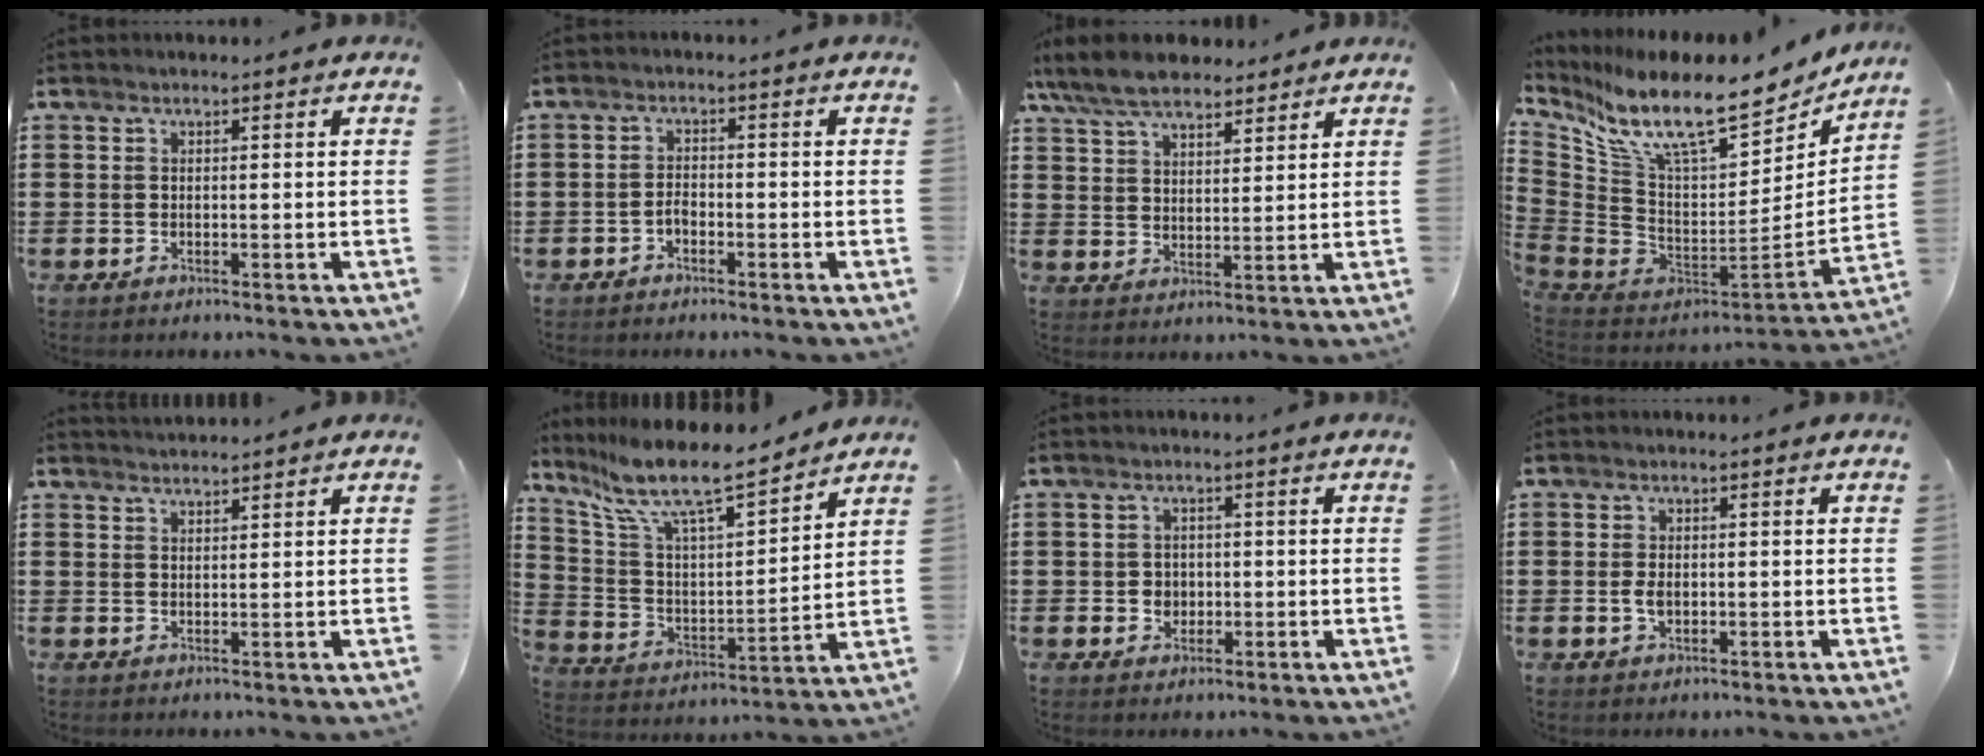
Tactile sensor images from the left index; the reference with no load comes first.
{"total": 1.7, "force": [-1.1, 0.8, 1.0], "torque": [-0.023, 0.004, -0.023]}
{"total": 8.3, "force": [7.1, 2.7, 3.3], "torque": [-0.089, -0.009, 0.133]}
{"total": 14.2, "force": [9.9, 3.2, 9.6], "torque": [-0.205, -0.077, 0.168]}
{"total": 1.7, "force": [1.7, 0.0, 0.1], "torque": [-0.004, 0.001, 0.033]}
{"total": 10.3, "force": [8.7, 1.5, 5.4], "torque": [-0.143, -0.056, 0.145]}
{"total": 2.5, "force": [-0.3, 2.4, 0.8], "torque": [-0.025, 0.006, -0.010]}
{"total": 2.3, "force": [-0.2, 1.4, 1.9], "torque": [-0.045, 0.001, -0.006]}